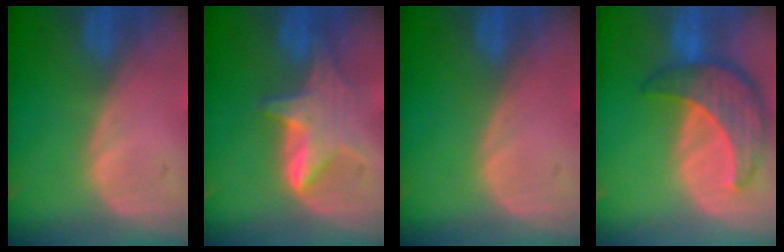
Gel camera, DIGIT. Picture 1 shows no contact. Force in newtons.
{"total": 6.0, "press": 5.8, "slide": 1.7}
{"total": 0.0}
{"total": 8.6, "press": 7.8, "slide": 3.8}